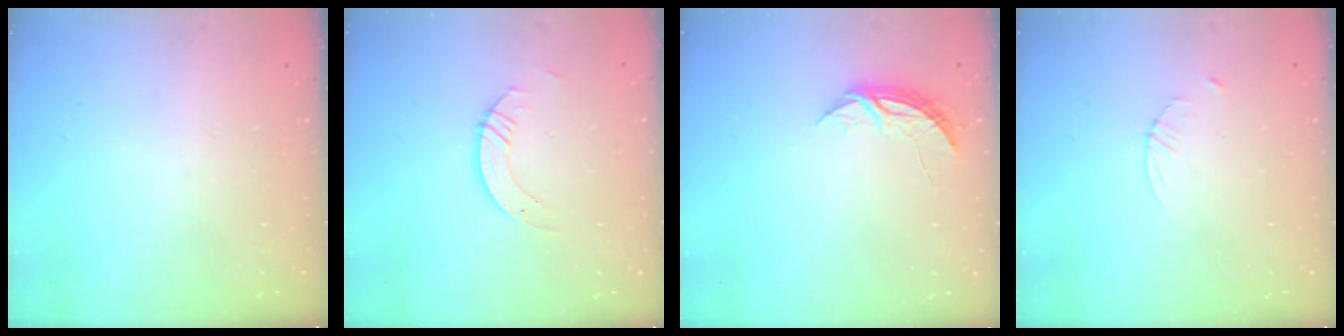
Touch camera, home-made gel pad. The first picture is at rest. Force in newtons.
{"total": 3.7, "press": 3.6, "slide": 0.4}
{"total": 6.2, "press": 6.2, "slide": 0.5}
{"total": 2.3, "press": 2.3, "slide": 0.3}